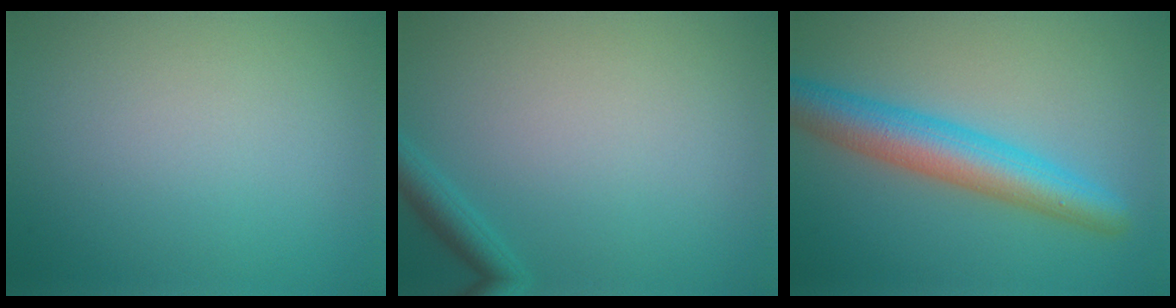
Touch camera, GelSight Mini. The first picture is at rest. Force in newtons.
{"total": 1.7, "press": 1.7, "slide": 0.1}
{"total": 6.1, "press": 6.1, "slide": 0.1}